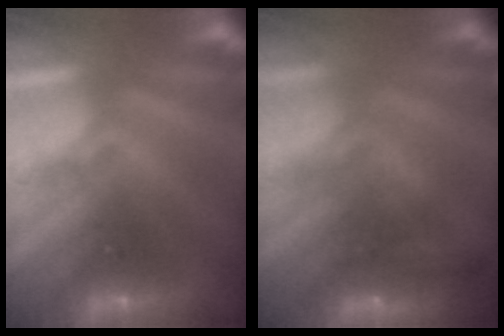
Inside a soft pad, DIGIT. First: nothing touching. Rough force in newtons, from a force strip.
{"total": 9.3}